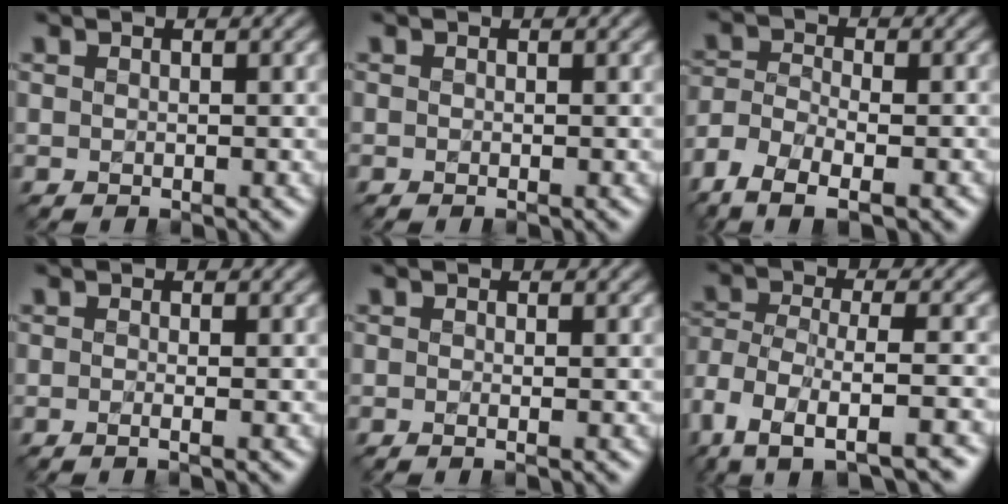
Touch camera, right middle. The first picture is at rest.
{"total": 0.0}
{"total": 7.4, "force": [-5.1, 3.0, 4.4], "torque": [-0.083, -0.016, -0.081]}
{"total": 1.2, "force": [-0.4, 0.5, 1.1], "torque": [-0.011, -0.012, -0.017]}
{"total": 1.0, "force": [-0.3, 0.4, 0.9], "torque": [-0.012, -0.011, -0.010]}
{"total": 9.1, "force": [-5.8, 3.8, 6.0], "torque": [-0.112, 0.007, -0.097]}